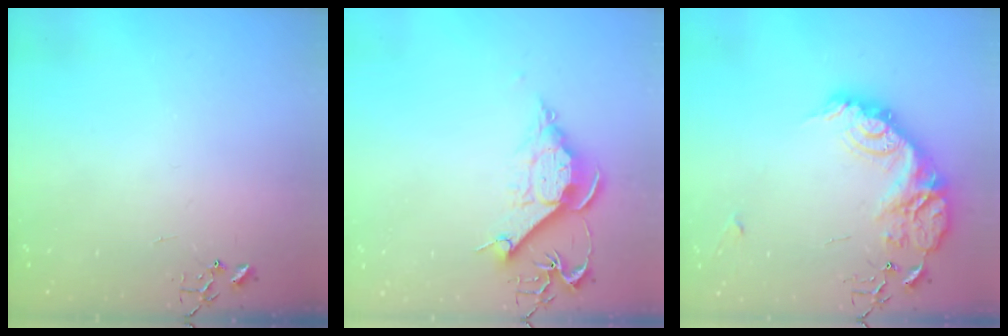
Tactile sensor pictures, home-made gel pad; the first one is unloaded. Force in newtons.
{"total": 11.2, "press": 11.2, "slide": 1.0}
{"total": 19.4, "press": 19.4, "slide": 0.6}